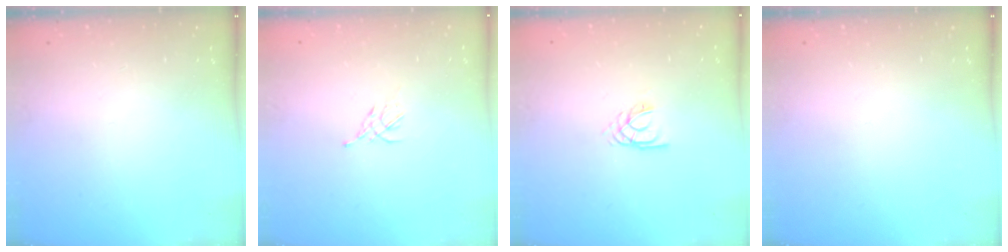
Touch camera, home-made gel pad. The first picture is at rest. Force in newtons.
{"total": 1.9, "press": 1.8, "slide": 0.5}
{"total": 2.2, "press": 2.2, "slide": 0.3}
{"total": 0.0}